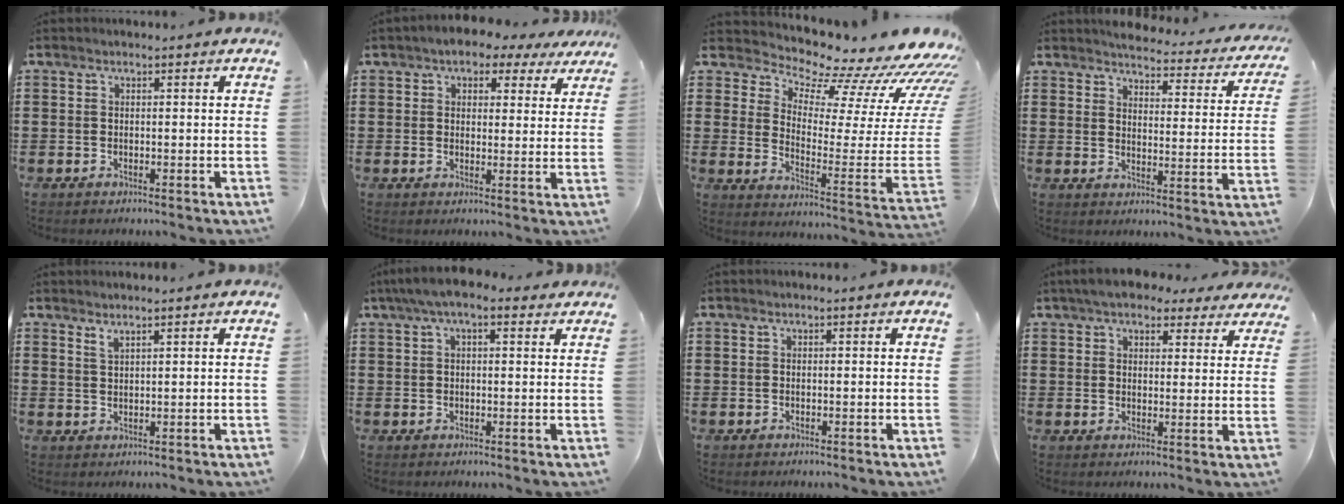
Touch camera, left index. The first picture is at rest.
{"total": 4.3, "force": [3.3, 2.3, 1.4], "torque": [-0.036, -0.003, 0.057]}
{"total": 9.1, "force": [7.7, 2.3, 4.3], "torque": [-0.079, -0.089, 0.122]}
{"total": 3.6, "force": [3.5, 0.2, 0.8], "torque": [-0.035, -0.027, 0.056]}
{"total": 1.8, "force": [1.6, 0.2, 0.9], "torque": [-0.021, 0.001, 0.031]}
{"total": 4.8, "force": [2.8, 1.5, 3.5], "torque": [-0.073, 0.008, 0.048]}
{"total": 0.0}
{"total": 5.7, "force": [5.0, 1.7, 2.1], "torque": [-0.059, -0.004, 0.094]}